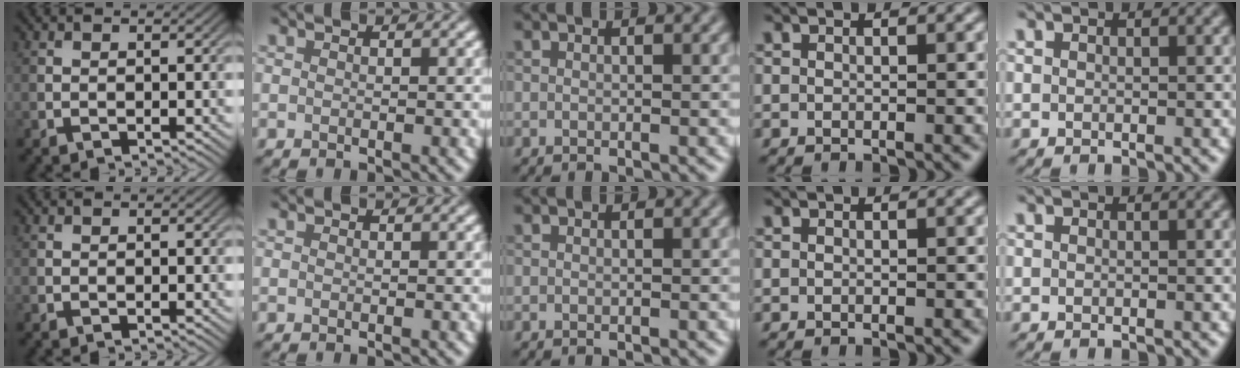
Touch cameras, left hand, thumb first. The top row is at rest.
{}